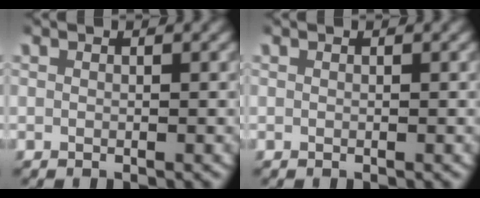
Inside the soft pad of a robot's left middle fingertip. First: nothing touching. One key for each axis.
{"total": 0.0}